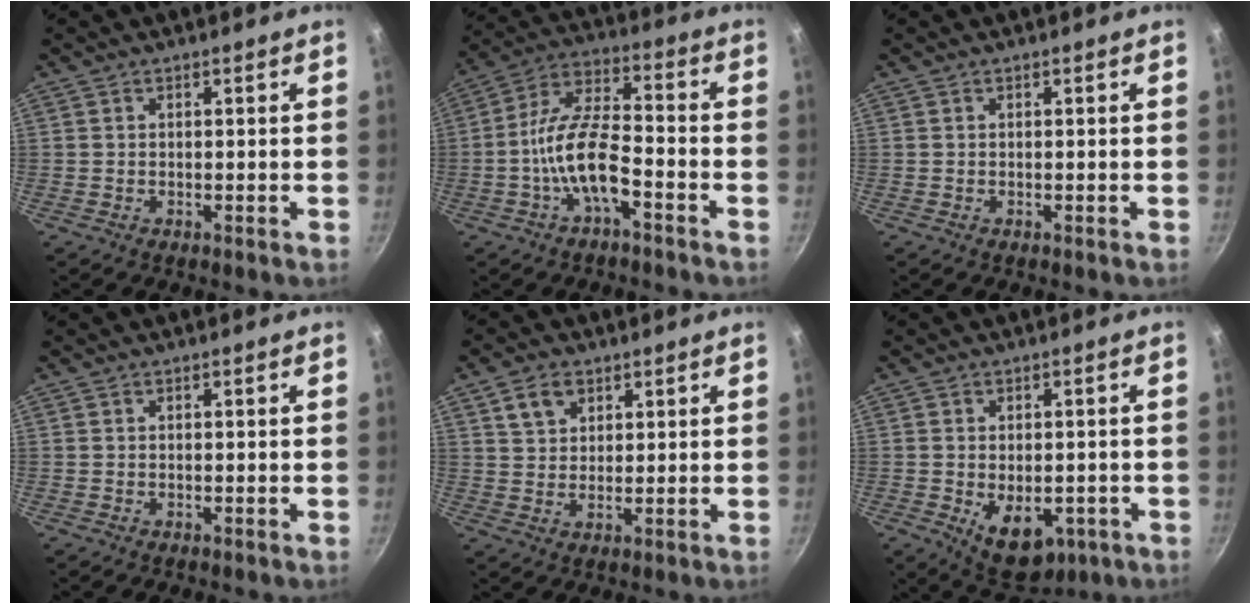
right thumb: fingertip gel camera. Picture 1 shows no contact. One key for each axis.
{"total": 11.9, "fx": -4.6, "fy": 4.5, "fz": 10.0, "tx": -0.186, "ty": 0.044, "tz": -0.098}
{"total": 0.0}
{"total": 0.0}
{"total": 5.6, "fx": 2.9, "fy": 3.8, "fz": 2.9, "tx": -0.038, "ty": -0.005, "tz": 0.054}
{"total": 9.7, "fx": -2.7, "fy": 6.1, "fz": 7.0, "tx": -0.073, "ty": -0.001, "tz": -0.021}